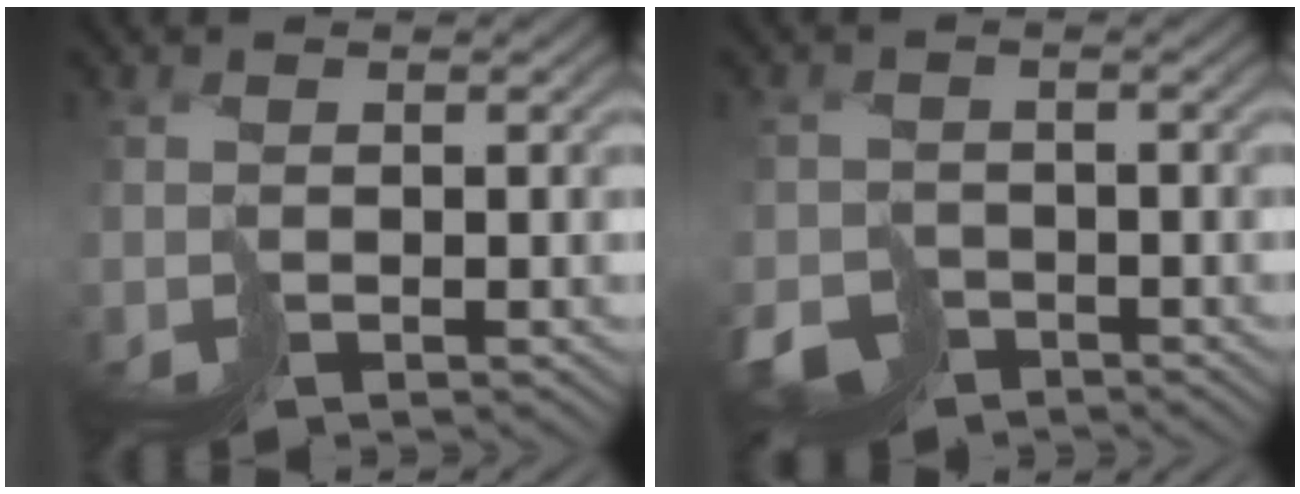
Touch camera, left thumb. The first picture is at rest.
{"total": 4.0, "force": [-3.2, 2.3, 0.7], "torque": [-0.007, -0.021, -0.050]}